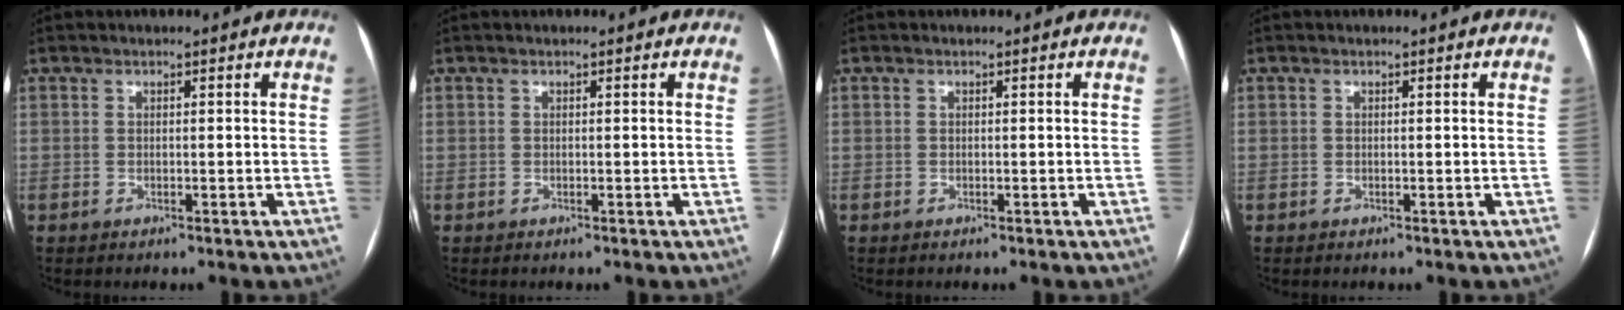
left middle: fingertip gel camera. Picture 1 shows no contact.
{"total": 0.0}
{"total": 0.0}
{"total": 0.0}